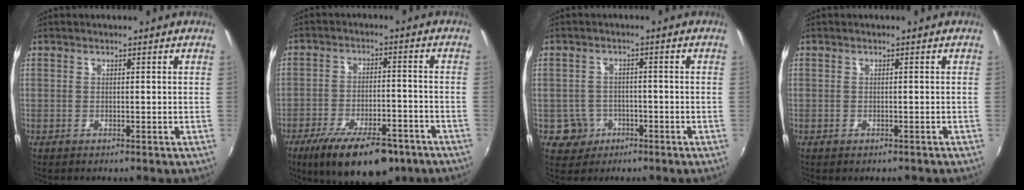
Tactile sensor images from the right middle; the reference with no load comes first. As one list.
[{"total": 16.4, "force": [-11.1, 5.8, 10.5], "torque": [-0.191, -0.025, -0.165]}, {"total": 4.2, "force": [-1.8, 3.8, 0.5], "torque": [-0.020, 0.009, -0.024]}, {"total": 0.5, "force": [-0.5, 0.0, 0.2], "torque": [-0.004, -0.003, -0.006]}]